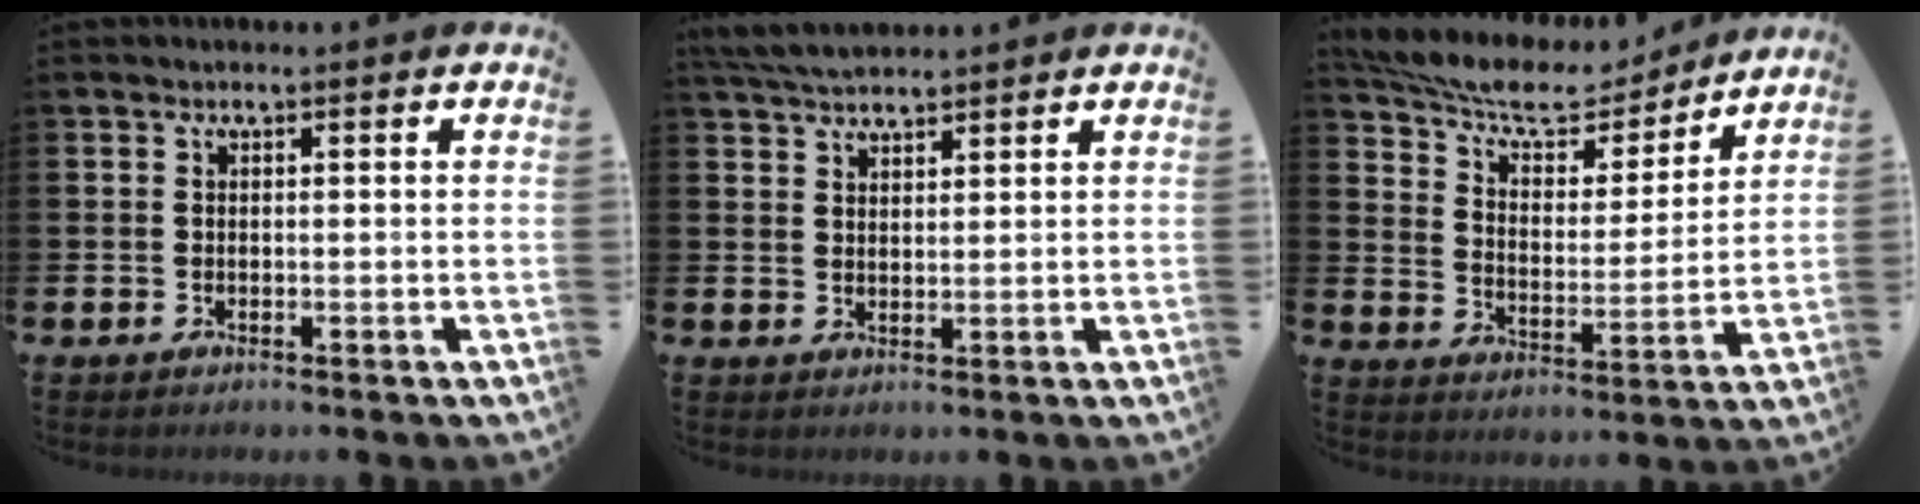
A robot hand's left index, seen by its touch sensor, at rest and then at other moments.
{"total": 4.6, "force": [4.3, 0.9, 1.4], "torque": [-0.032, -0.015, 0.081]}
{"total": 9.4, "force": [8.4, 2.6, 3.3], "torque": [-0.088, -0.057, 0.142]}